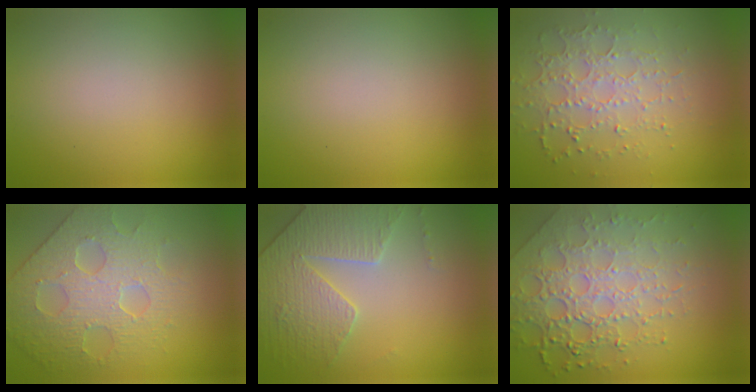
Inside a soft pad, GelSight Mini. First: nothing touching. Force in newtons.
{"total": 0.0}
{"total": 3.4, "press": 3.2, "slide": 1.2}
{"total": 4.6, "press": 4.4, "slide": 1.1}
{"total": 4.0, "press": 3.9, "slide": 1.2}
{"total": 8.0, "press": 5.6, "slide": 5.8}